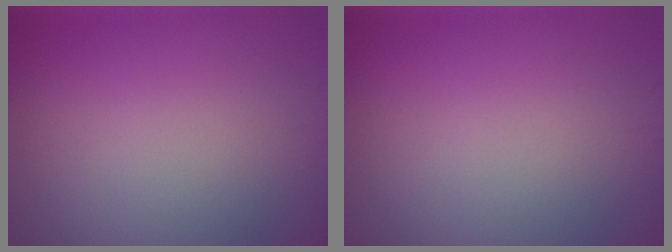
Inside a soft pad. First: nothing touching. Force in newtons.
{"total": 0.0}